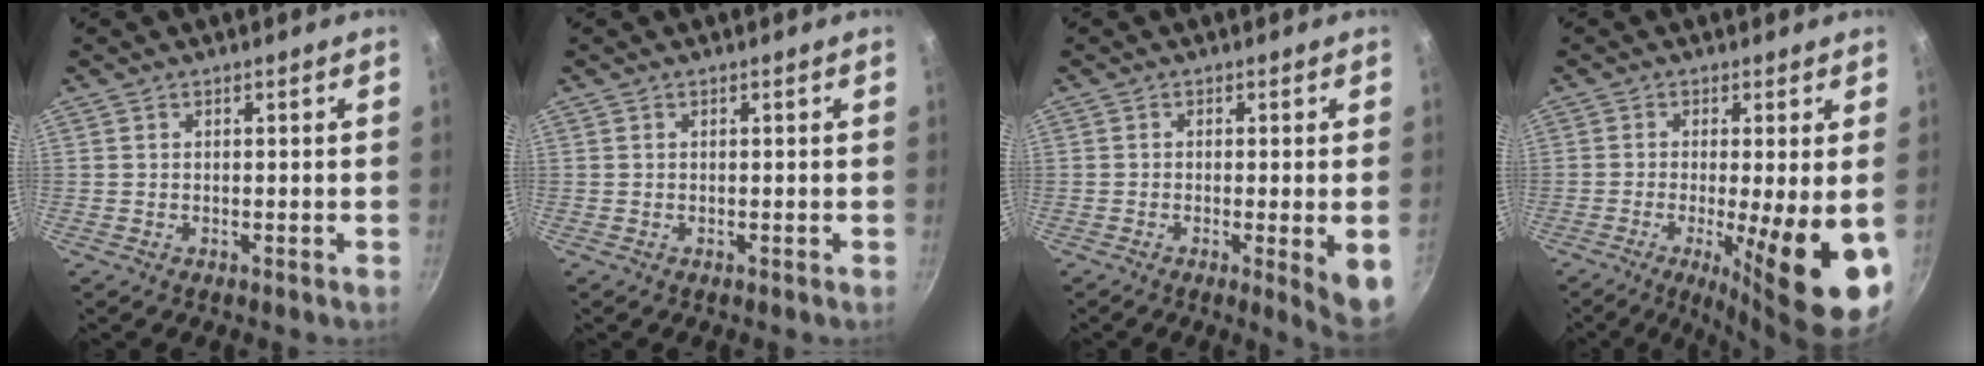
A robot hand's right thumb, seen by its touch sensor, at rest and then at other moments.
{"total": 0.0}
{"total": 6.0, "force": [-1.3, 0.6, 5.8], "torque": [-0.079, -0.008, -0.015]}
{"total": 14.2, "force": [-3.3, 2.9, 13.5], "torque": [-0.197, -0.013, -0.043]}